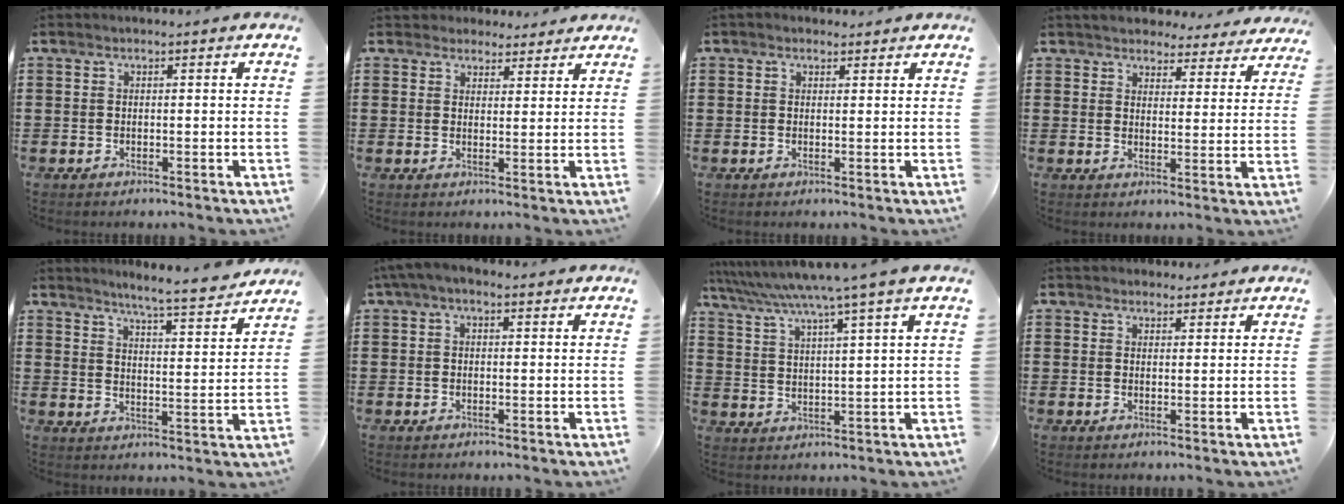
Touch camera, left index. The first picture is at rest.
{"total": 3.4, "force": [3.0, 1.7, -0.1], "torque": [-0.011, 0.002, 0.058]}
{"total": 1.2, "force": [0.9, 0.8, 0.1], "torque": [-0.005, 0.006, 0.017]}
{"total": 4.1, "force": [4.0, 0.8, 0.1], "torque": [-0.016, -0.023, 0.068]}
{"total": 5.6, "force": [5.2, -1.0, 2.0], "torque": [-0.051, -0.042, 0.083]}
{"total": 1.9, "force": [0.5, 1.2, 1.4], "torque": [-0.037, 0.006, 0.004]}
{"total": 6.3, "force": [5.2, -1.1, 3.4], "torque": [-0.085, -0.033, 0.085]}
{"total": 2.2, "force": [1.9, 1.0, 0.0], "torque": [0.003, 0.002, 0.035]}